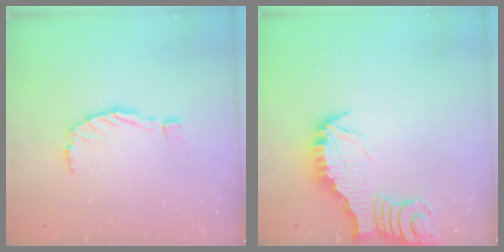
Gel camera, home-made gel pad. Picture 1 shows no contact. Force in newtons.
{"total": 2.9, "press": 2.9, "slide": 0.3}